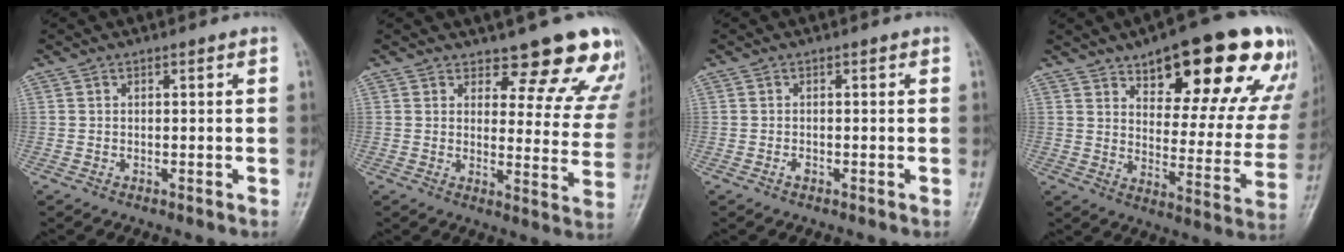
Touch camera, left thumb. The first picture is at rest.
{"total": 14.3, "force": [12.6, 5.0, 4.4], "torque": [0.007, -0.100, 0.126]}
{"total": 0.7, "force": [-0.4, 0.4, 0.5], "torque": [-0.006, 0.000, -0.008]}
{"total": 24.3, "force": [14.3, 9.3, 17.3], "torque": [-0.183, -0.041, 0.196]}